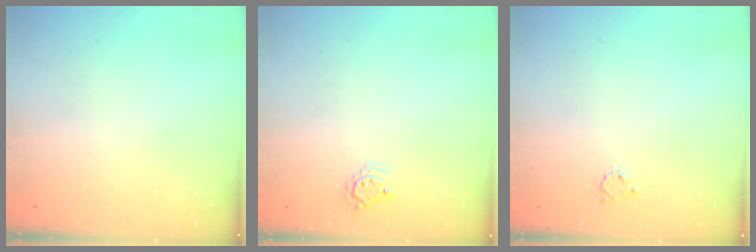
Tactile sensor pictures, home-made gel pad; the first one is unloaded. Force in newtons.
{"total": 5.1, "press": 5.1, "slide": 0.4}
{"total": 2.4, "press": 2.4, "slide": 0.4}